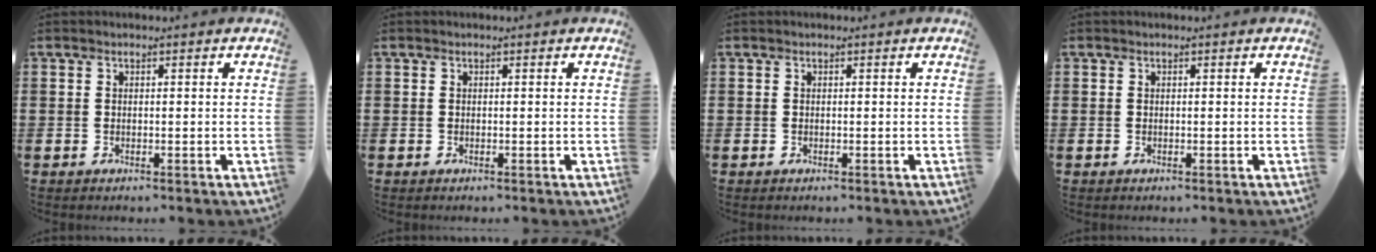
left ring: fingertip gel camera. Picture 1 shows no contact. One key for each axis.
{"total": 0.0}
{"total": 0.0}
{"total": 0.0}